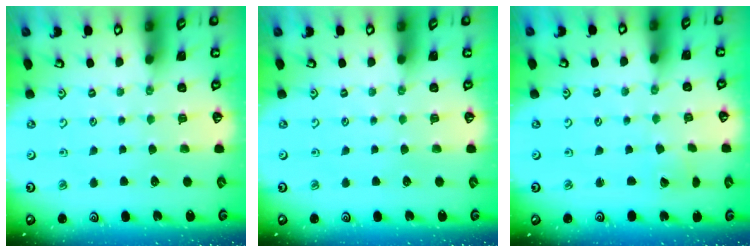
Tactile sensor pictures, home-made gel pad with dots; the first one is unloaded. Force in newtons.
{"total": 0.0}
{"total": 2.6, "press": 2.6, "slide": 0.2}